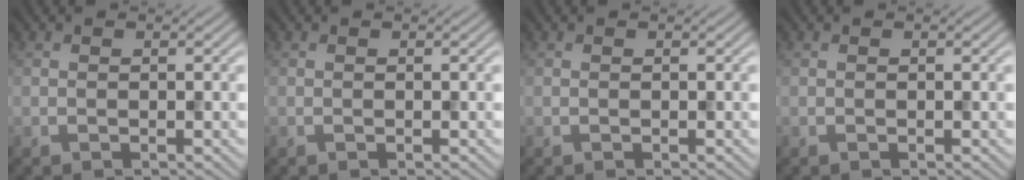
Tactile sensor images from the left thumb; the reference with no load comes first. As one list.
[{"total": 0.0}, {"total": 0.0}, {"total": 0.0}]